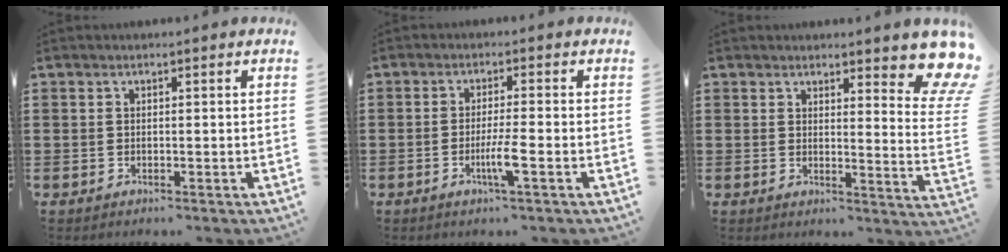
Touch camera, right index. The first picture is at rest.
{"total": 4.3, "force": [-1.6, 0.0, 4.0], "torque": [-0.074, -0.012, -0.031]}
{"total": 6.2, "force": [5.2, 1.1, 3.1], "torque": [-0.044, -0.032, 0.087]}